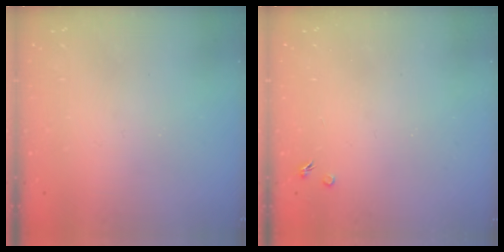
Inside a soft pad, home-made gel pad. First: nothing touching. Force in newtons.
{"total": 1.7, "press": 1.7, "slide": 0.3}